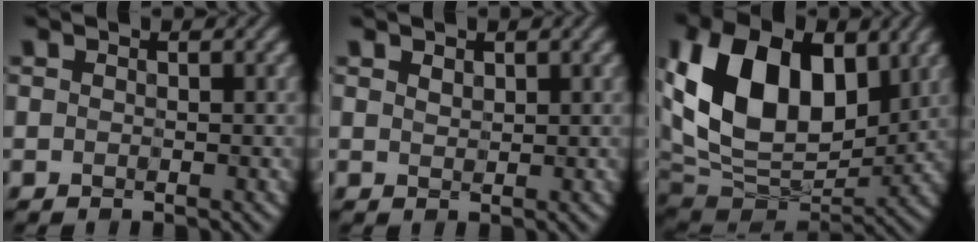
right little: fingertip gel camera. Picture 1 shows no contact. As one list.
[{"total": 0.9, "force": [0.6, 0.6, 0.4], "torque": [-0.010, -0.001, 0.017]}, {"total": 14.2, "force": [3.2, 9.5, 10.0], "torque": [-0.195, 0.003, 0.055]}]